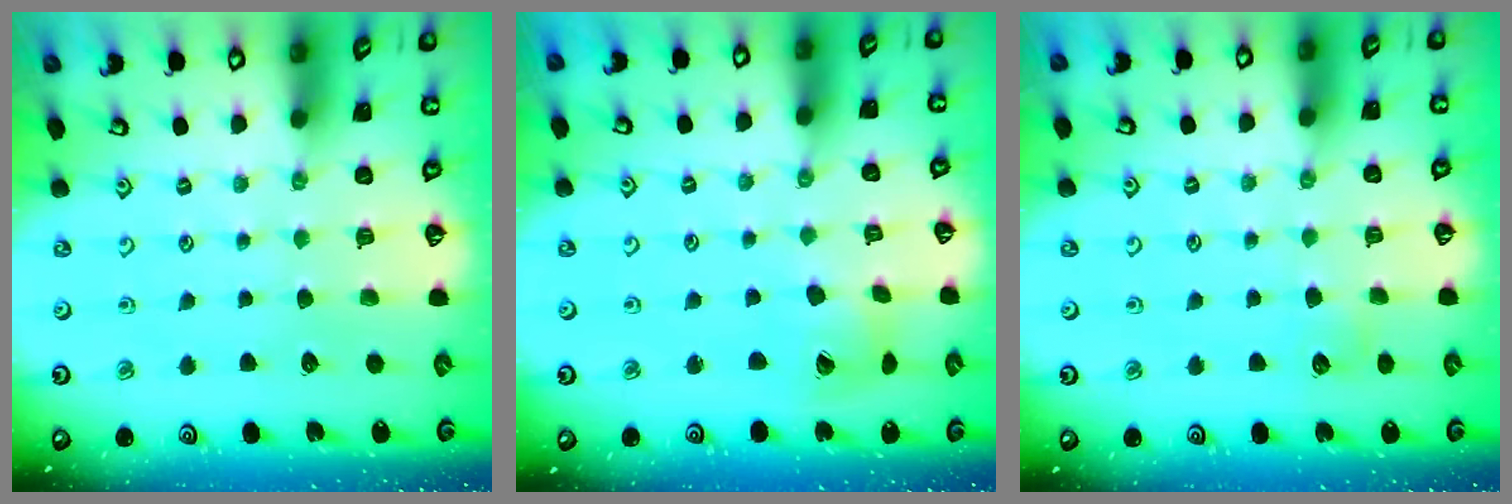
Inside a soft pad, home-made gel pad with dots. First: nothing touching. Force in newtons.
{"total": 9.7, "press": 9.6, "slide": 1.3}
{"total": 3.6, "press": 3.6, "slide": 0.5}